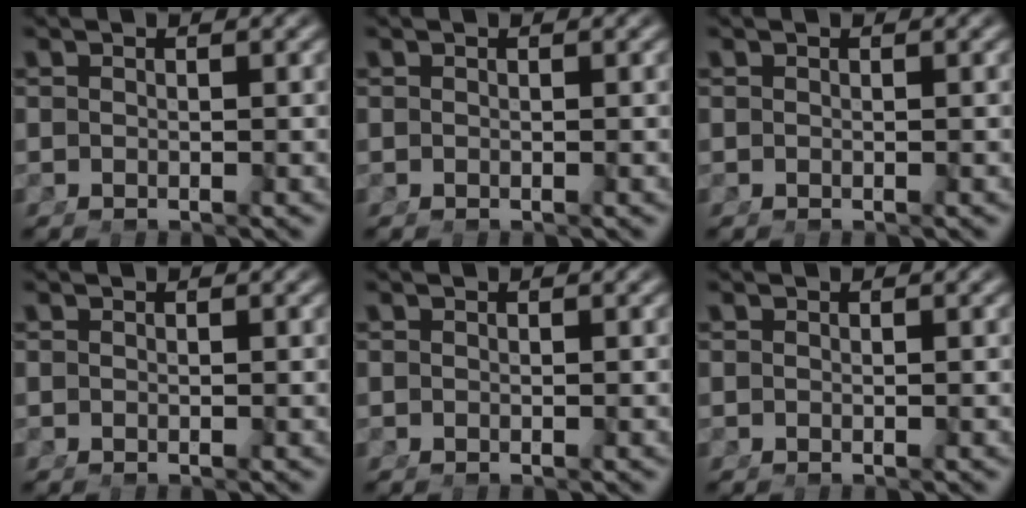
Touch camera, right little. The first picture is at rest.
{"total": 0.0}
{"total": 0.0}
{"total": 0.0}
{"total": 0.0}
{"total": 0.0}